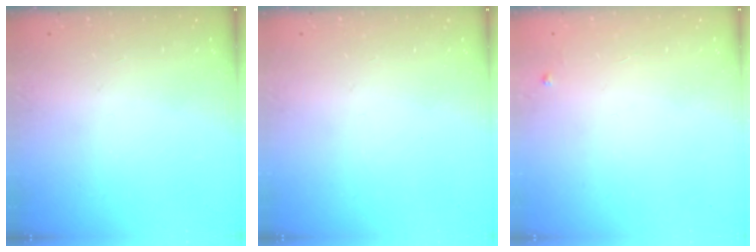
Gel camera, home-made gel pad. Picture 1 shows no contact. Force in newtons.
{"total": 0.0}
{"total": 3.1, "press": 3.1, "slide": 0.5}